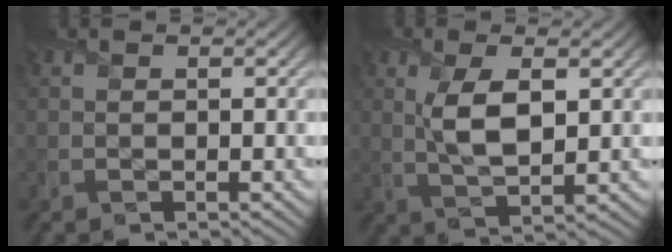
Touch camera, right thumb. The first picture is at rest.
{"total": 5.7, "force": [1.3, 2.3, 5.1], "torque": [-0.111, 0.000, 0.027]}